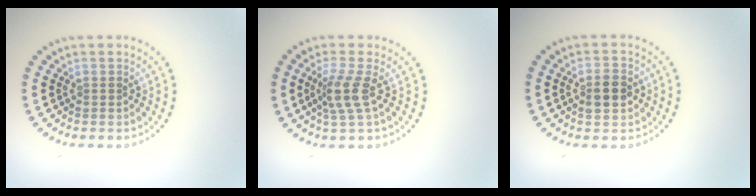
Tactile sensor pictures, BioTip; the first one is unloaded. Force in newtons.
{"total": 2.7, "press": 2.0, "slide": 1.8}
{"total": 2.9, "press": 2.9, "slide": 0.1}